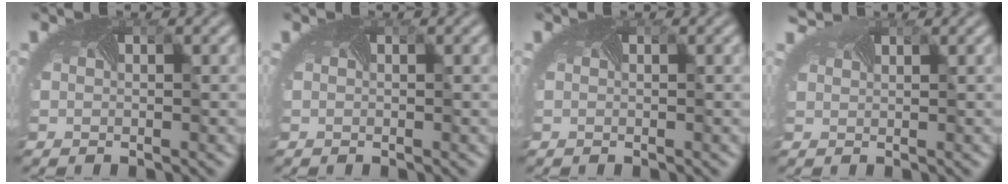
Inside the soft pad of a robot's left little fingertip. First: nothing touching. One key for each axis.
{"total": 0.0}
{"total": 0.0}
{"total": 1.8, "fx": 1.7, "fy": 0.3, "fz": 0.2, "tx": -0.014, "ty": 0.003, "tz": 0.019}